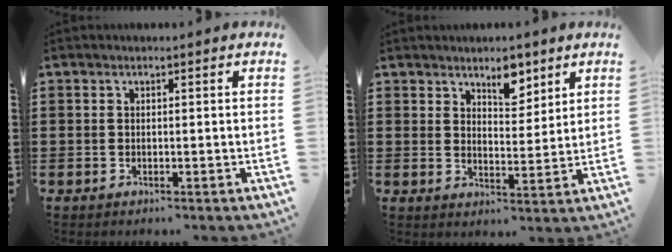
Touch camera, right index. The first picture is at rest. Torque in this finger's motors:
{"motor_torque": [0.05, 0.09, 0.30, 0.06]}